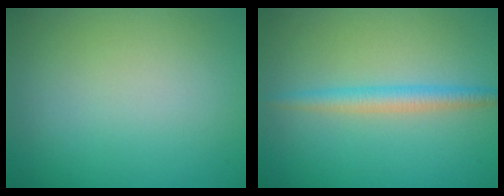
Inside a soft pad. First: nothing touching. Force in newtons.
{"total": 2.5, "press": 2.5, "slide": 0.1}